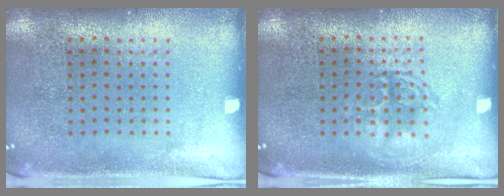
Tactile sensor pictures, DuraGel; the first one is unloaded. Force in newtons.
{"total": 1.1, "press": 1.1, "slide": 0.2}